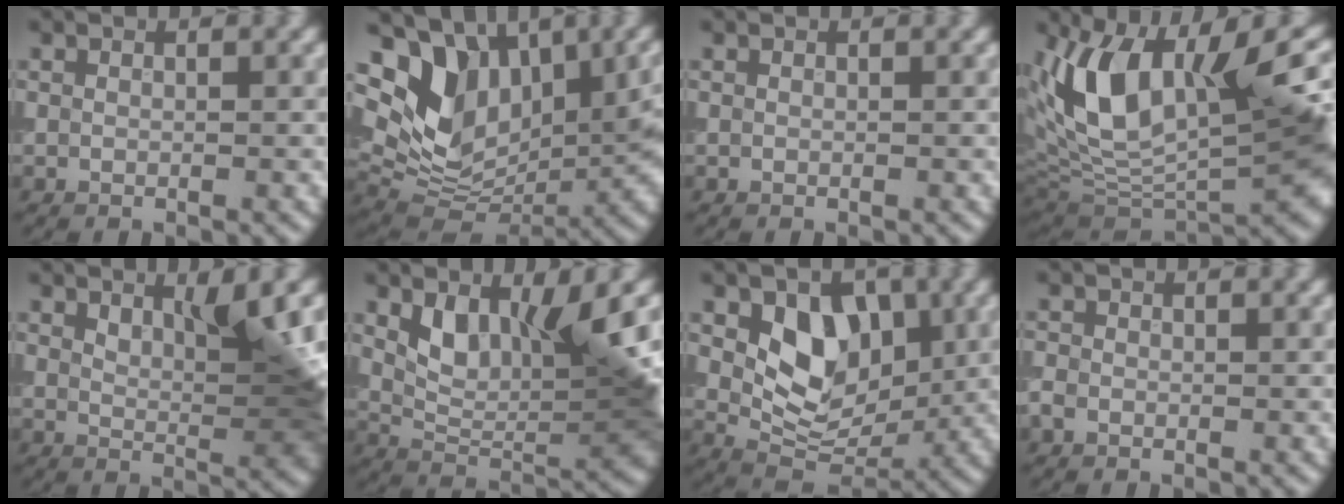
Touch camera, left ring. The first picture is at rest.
{"total": 13.7, "force": [4.3, 8.9, 9.5], "torque": [-0.189, -0.004, 0.089]}
{"total": 0.0}
{"total": 14.0, "force": [3.3, 7.0, 11.7], "torque": [-0.213, -0.008, 0.059]}
{"total": 5.3, "force": [2.3, 1.6, 4.5], "torque": [-0.066, -0.006, 0.038]}
{"total": 7.3, "force": [2.2, 3.3, 6.1], "torque": [-0.113, -0.009, 0.045]}
{"total": 6.0, "force": [1.4, 4.1, 4.2], "torque": [-0.060, -0.009, 0.023]}
{"total": 1.1, "force": [-0.6, 0.9, 0.4], "torque": [-0.007, 0.000, -0.015]}